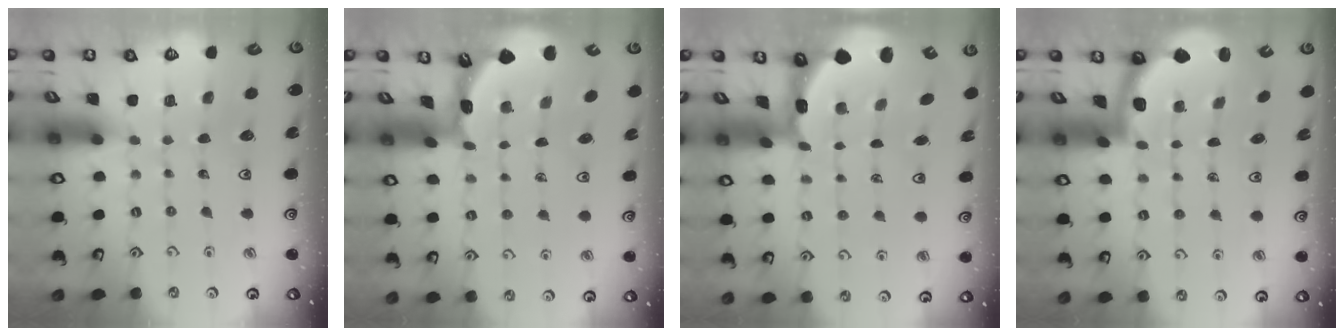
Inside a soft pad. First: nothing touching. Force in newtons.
{"total": 1.8, "press": 1.8, "slide": 0.1}
{"total": 2.1, "press": 1.9, "slide": 1.0}
{"total": 1.8, "press": 1.8, "slide": 0.1}